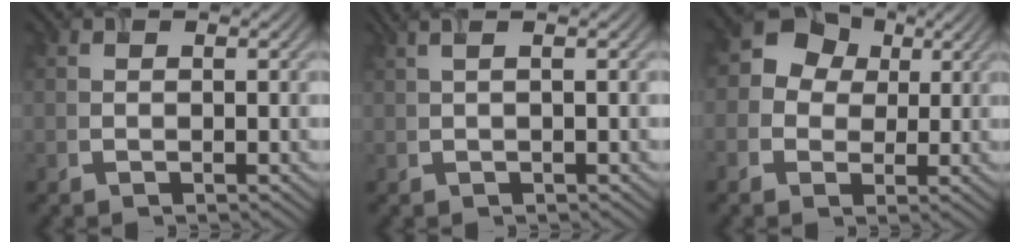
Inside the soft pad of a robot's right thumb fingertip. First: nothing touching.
{"total": 2.6, "force": [0.9, 0.7, 2.3], "torque": [-0.028, 0.009, -0.002]}
{"total": 5.9, "force": [0.7, 5.4, 2.2], "torque": [-0.053, 0.010, -0.005]}